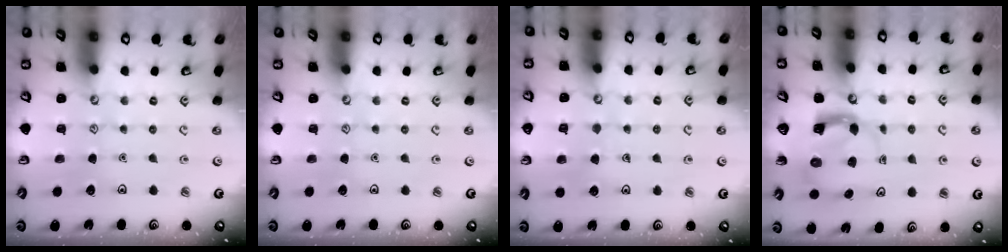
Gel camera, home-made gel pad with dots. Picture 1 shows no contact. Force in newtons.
{"total": 0.0}
{"total": 4.4, "press": 4.4, "slide": 0.4}
{"total": 4.0, "press": 3.9, "slide": 0.6}